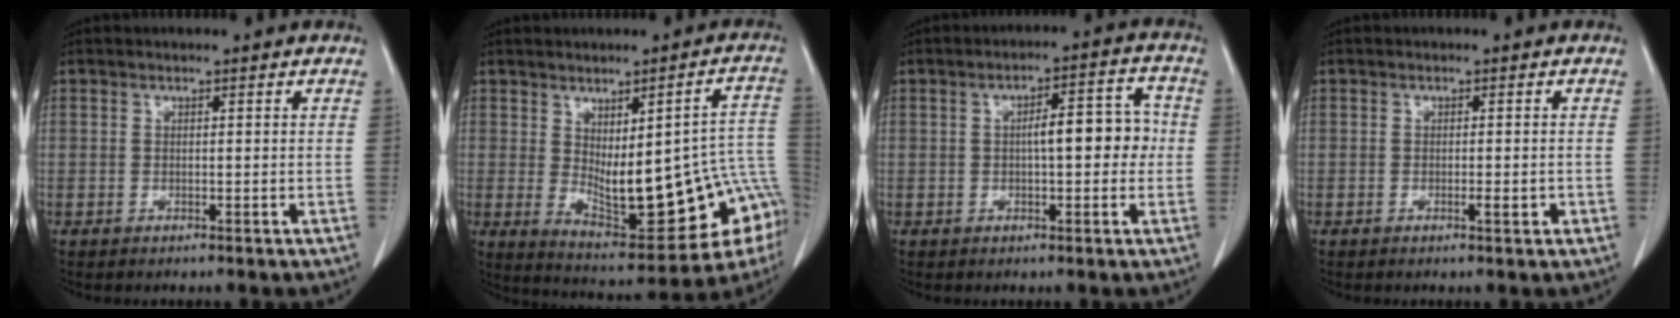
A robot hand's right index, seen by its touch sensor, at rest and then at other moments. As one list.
[{"total": 20.2, "force": [-3.3, 6.2, 18.9], "torque": [-0.182, 0.018, -0.016]}, {"total": 7.0, "force": [0.0, 2.2, 6.7], "torque": [-0.095, 0.029, 0.001]}, {"total": 1.5, "force": [-0.5, 0.2, 1.5], "torque": [-0.022, 0.000, -0.004]}]